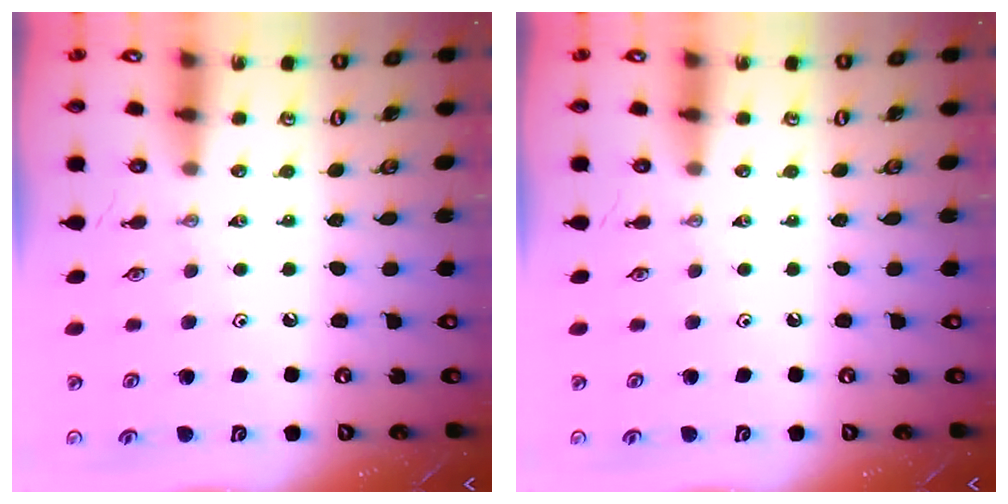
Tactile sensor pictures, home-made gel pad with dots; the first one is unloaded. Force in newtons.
{"total": 0.0}